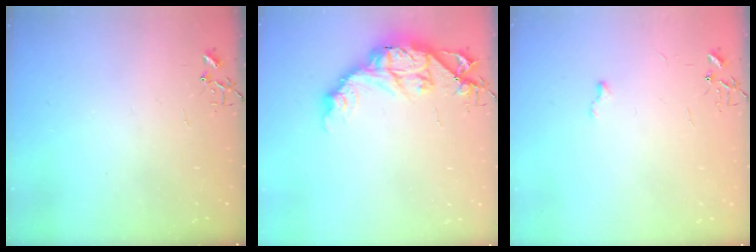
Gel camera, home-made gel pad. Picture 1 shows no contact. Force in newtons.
{"total": 14.5, "press": 14.4, "slide": 1.0}
{"total": 4.6, "press": 4.6, "slide": 0.3}